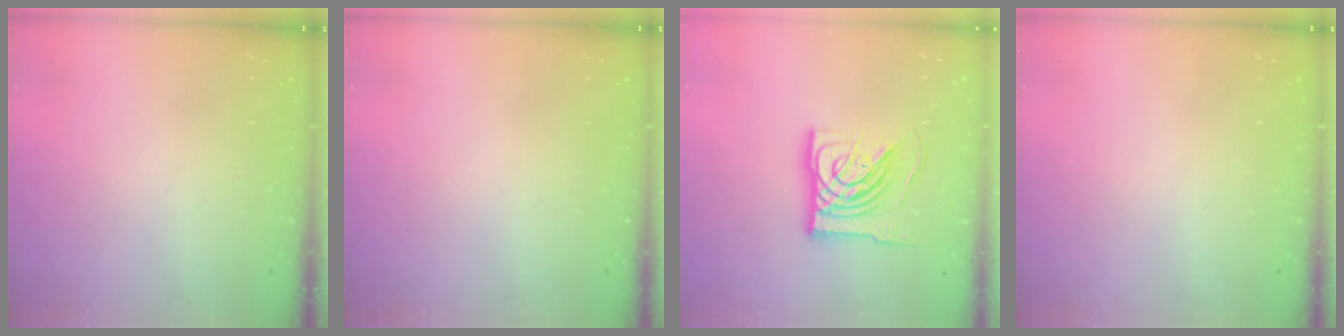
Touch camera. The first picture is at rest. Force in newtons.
{"total": 0.0}
{"total": 15.9, "press": 15.7, "slide": 1.9}
{"total": 0.0}